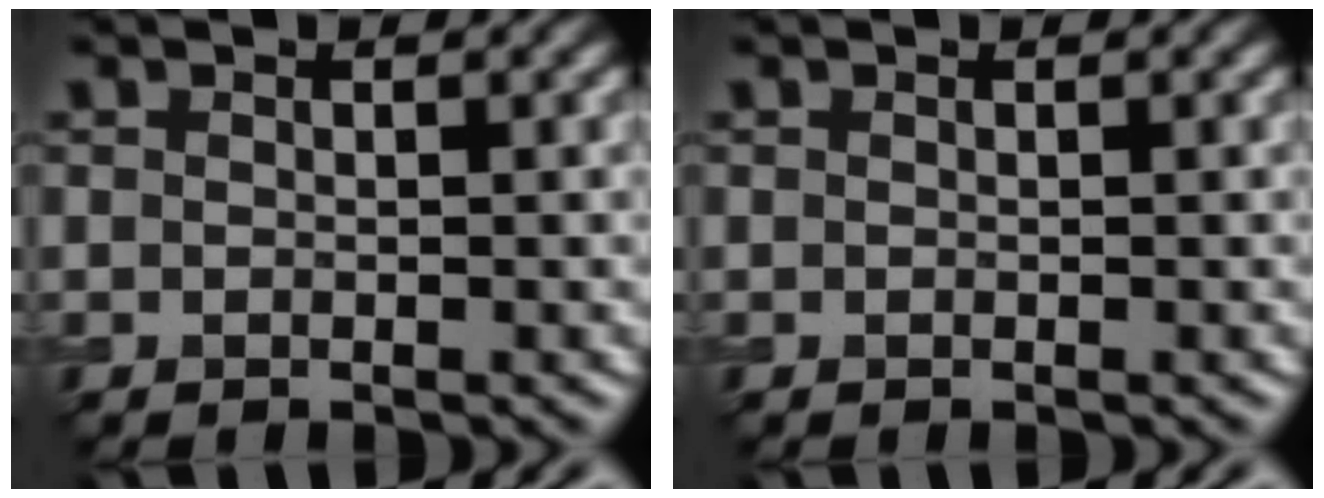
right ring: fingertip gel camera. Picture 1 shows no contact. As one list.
[{"total": 0.0}]